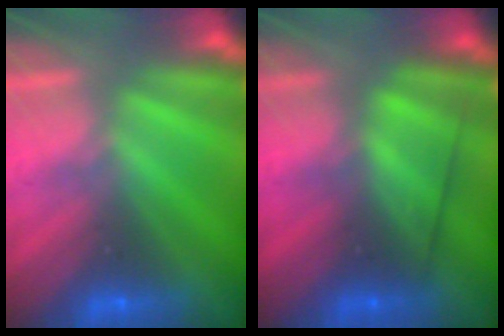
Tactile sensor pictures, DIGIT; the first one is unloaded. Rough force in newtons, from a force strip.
{"total": 2.6}